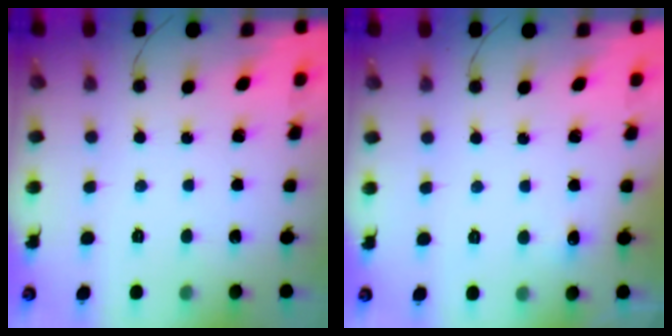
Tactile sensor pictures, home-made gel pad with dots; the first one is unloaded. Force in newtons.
{"total": 3.6, "press": 3.5, "slide": 1.1}